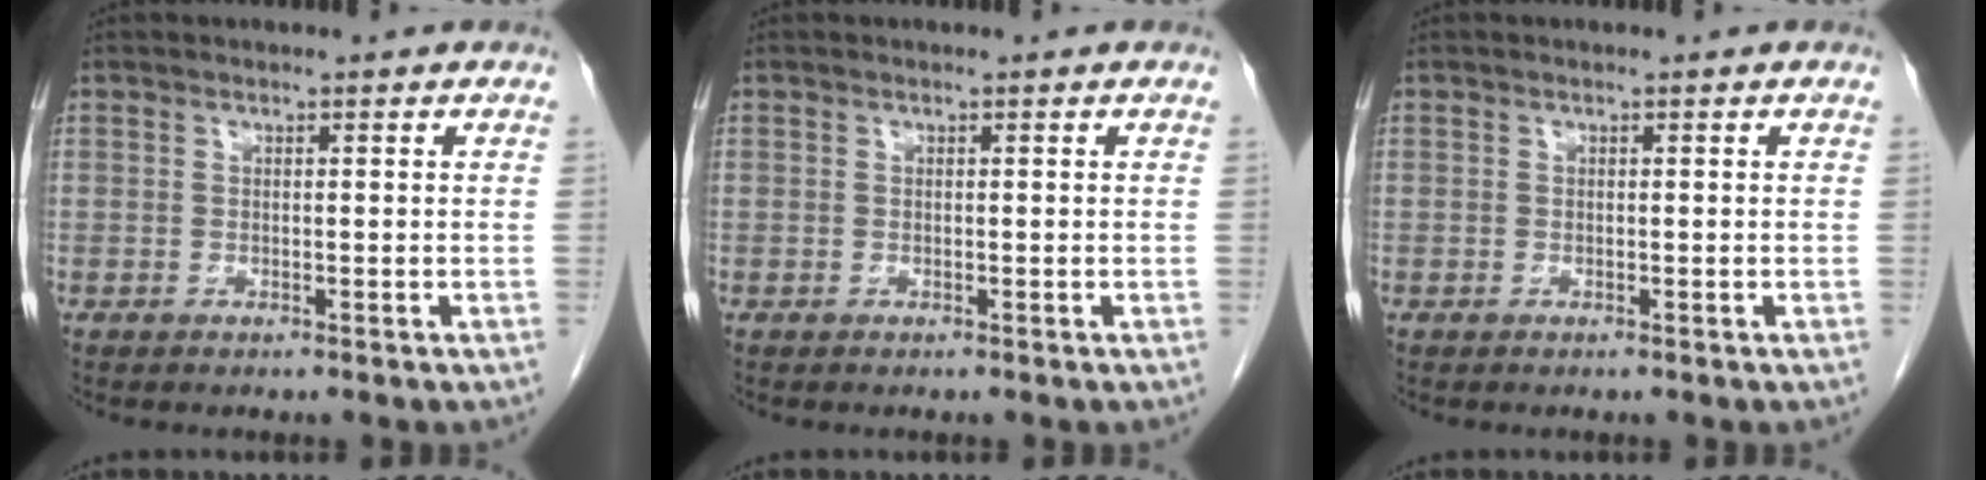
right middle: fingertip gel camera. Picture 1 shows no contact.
{"total": 0.0}
{"total": 0.0}